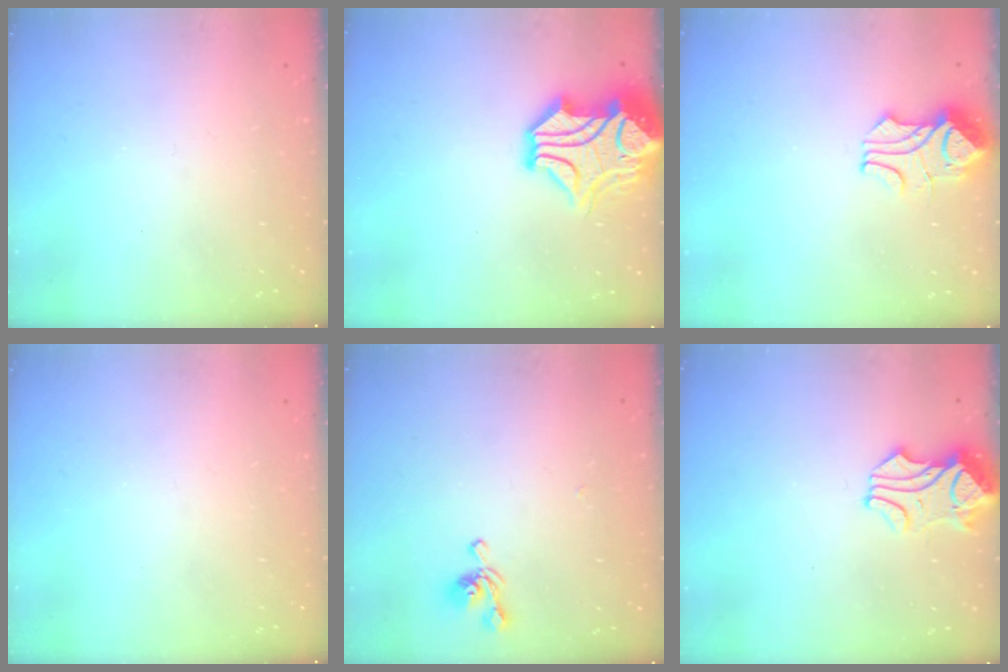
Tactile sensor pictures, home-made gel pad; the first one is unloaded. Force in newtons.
{"total": 10.9, "press": 10.8, "slide": 1.9}
{"total": 3.4, "press": 3.3, "slide": 1.1}
{"total": 0.0}
{"total": 2.8, "press": 2.7, "slide": 0.7}
{"total": 1.2, "press": 0.1, "slide": 1.2}